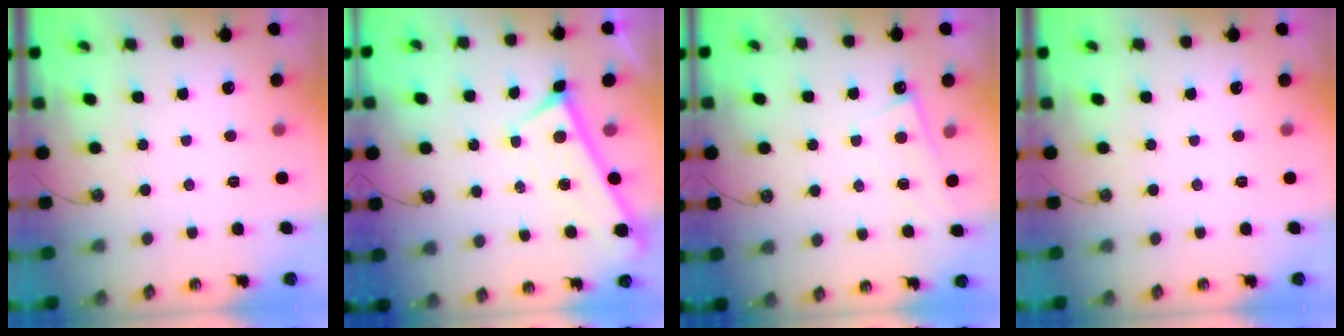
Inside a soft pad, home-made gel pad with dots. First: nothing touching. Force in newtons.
{"total": 0.0}
{"total": 0.7, "press": 0.7, "slide": 0.3}
{"total": 0.0}